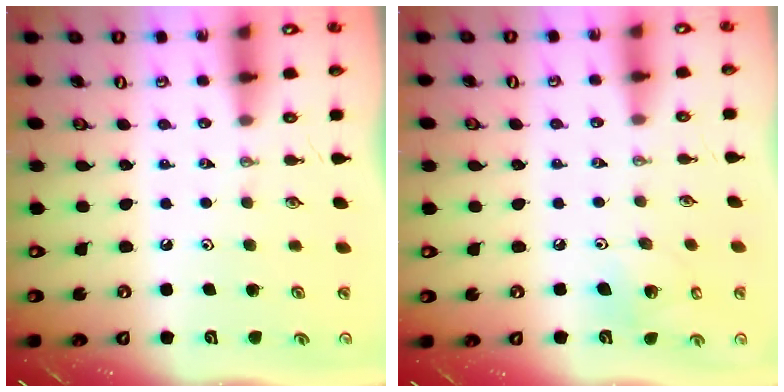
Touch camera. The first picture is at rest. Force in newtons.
{"total": 8.4, "press": 8.2, "slide": 1.8}